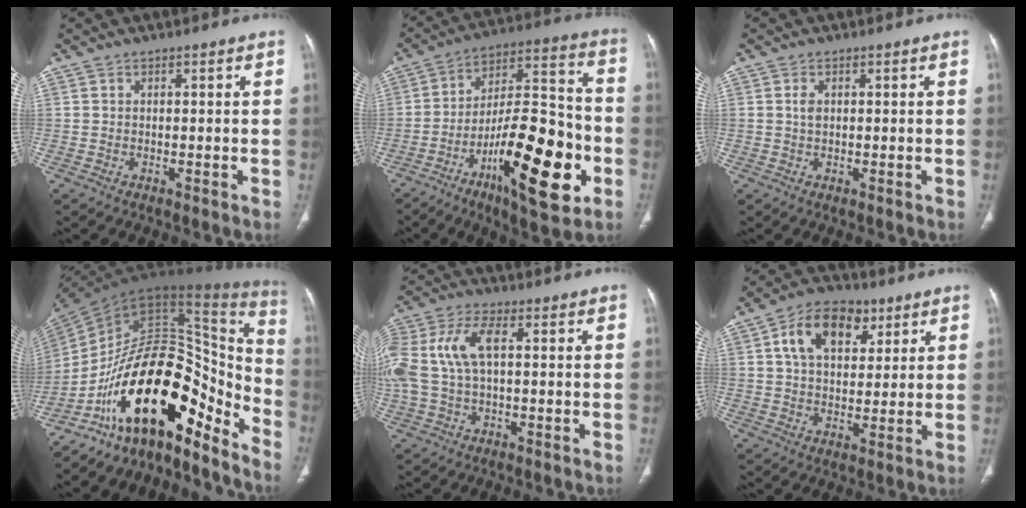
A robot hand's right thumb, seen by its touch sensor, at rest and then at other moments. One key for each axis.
{"total": 24.1, "fx": -9.0, "fy": 8.1, "fz": 20.9, "tx": -0.332, "ty": 0.045, "tz": -0.138}
{"total": 1.6, "fx": 0.3, "fy": 1.0, "fz": 1.2, "tx": -0.024, "ty": 0.001, "tz": 0.005}
{"total": 28.5, "fx": -16.6, "fy": 11.9, "fz": 19.9, "tx": -0.270, "ty": 0.126, "tz": -0.273}
{"total": 14.7, "fx": 2.1, "fy": 7.8, "fz": 12.3, "tx": -0.296, "ty": 0.030, "tz": 0.039}
{"total": 12.2, "fx": 5.0, "fy": 7.8, "fz": 8.0, "tx": -0.110, "ty": -0.003, "tz": 0.081}